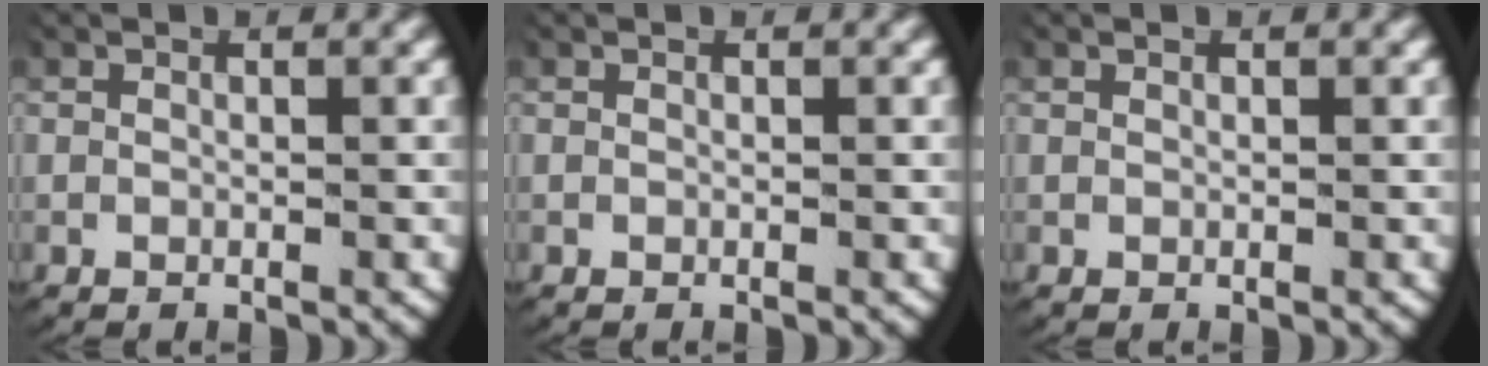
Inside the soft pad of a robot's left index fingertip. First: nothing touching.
{"total": 0.0}
{"total": 0.0}